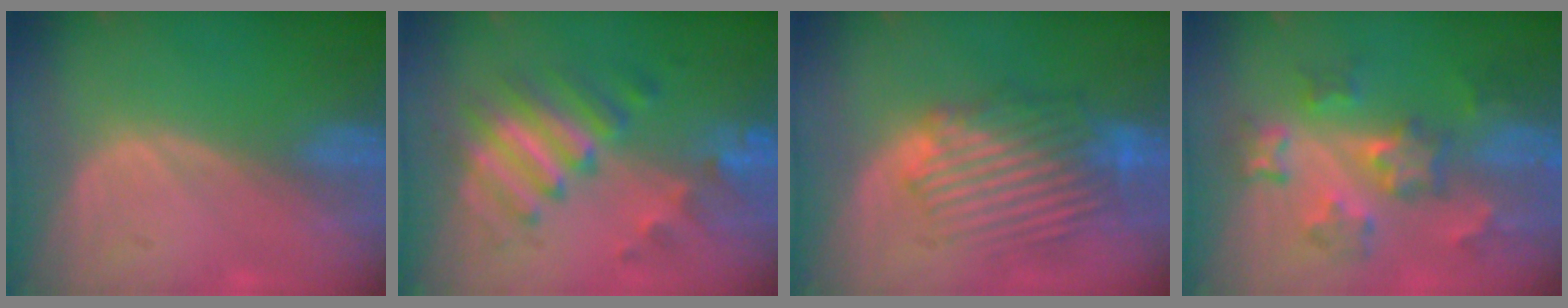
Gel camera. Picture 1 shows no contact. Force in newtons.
{"total": 8.0, "press": 8.0, "slide": 0.2}
{"total": 9.4, "press": 8.9, "slide": 3.1}
{"total": 8.3, "press": 7.9, "slide": 2.5}